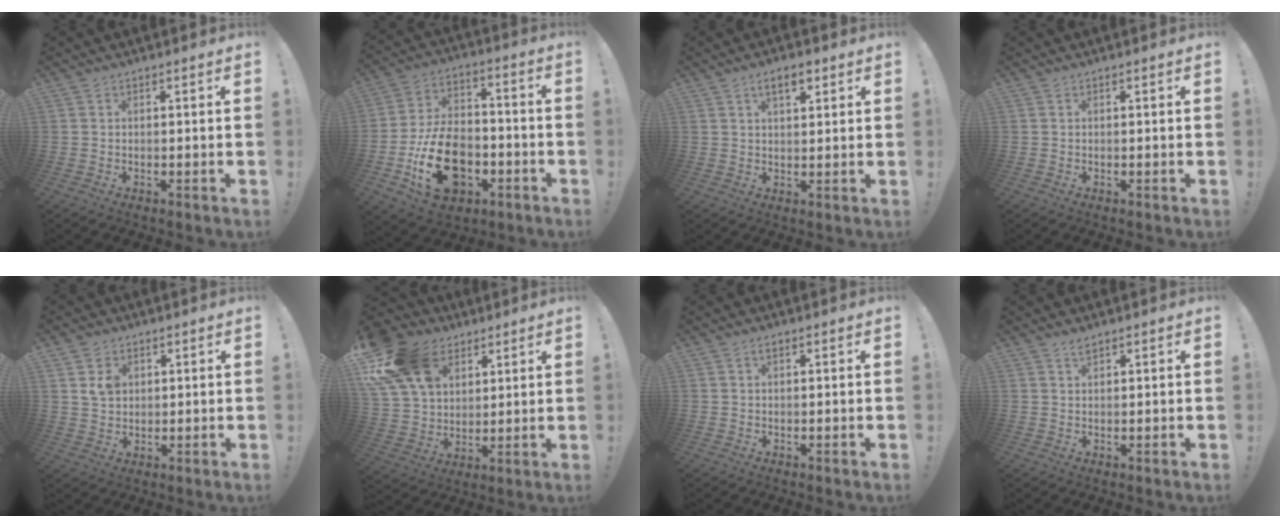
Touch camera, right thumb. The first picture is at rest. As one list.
[{"total": 20.8, "force": [-6.9, 14.1, 13.6], "torque": [-0.220, 0.054, -0.101]}, {"total": 4.9, "force": [2.6, 2.2, 3.6], "torque": [-0.060, -0.002, 0.043]}, {"total": 0.0}, {"total": 5.3, "force": [2.4, 4.3, 2.0], "torque": [-0.027, -0.009, 0.045]}, {"total": 20.2, "force": [9.4, 14.4, 10.6], "torque": [-0.190, -0.040, 0.183]}, {"total": 1.1, "force": [0.6, 0.4, 0.8], "torque": [-0.015, 0.002, 0.011]}, {"total": 2.0, "force": [1.8, 0.7, 0.7], "torque": [-0.001, -0.007, 0.030]}]